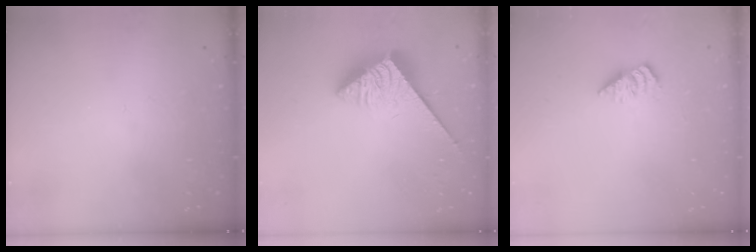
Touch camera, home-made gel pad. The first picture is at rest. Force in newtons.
{"total": 3.6, "press": 3.5, "slide": 0.4}
{"total": 1.7, "press": 1.7, "slide": 0.2}